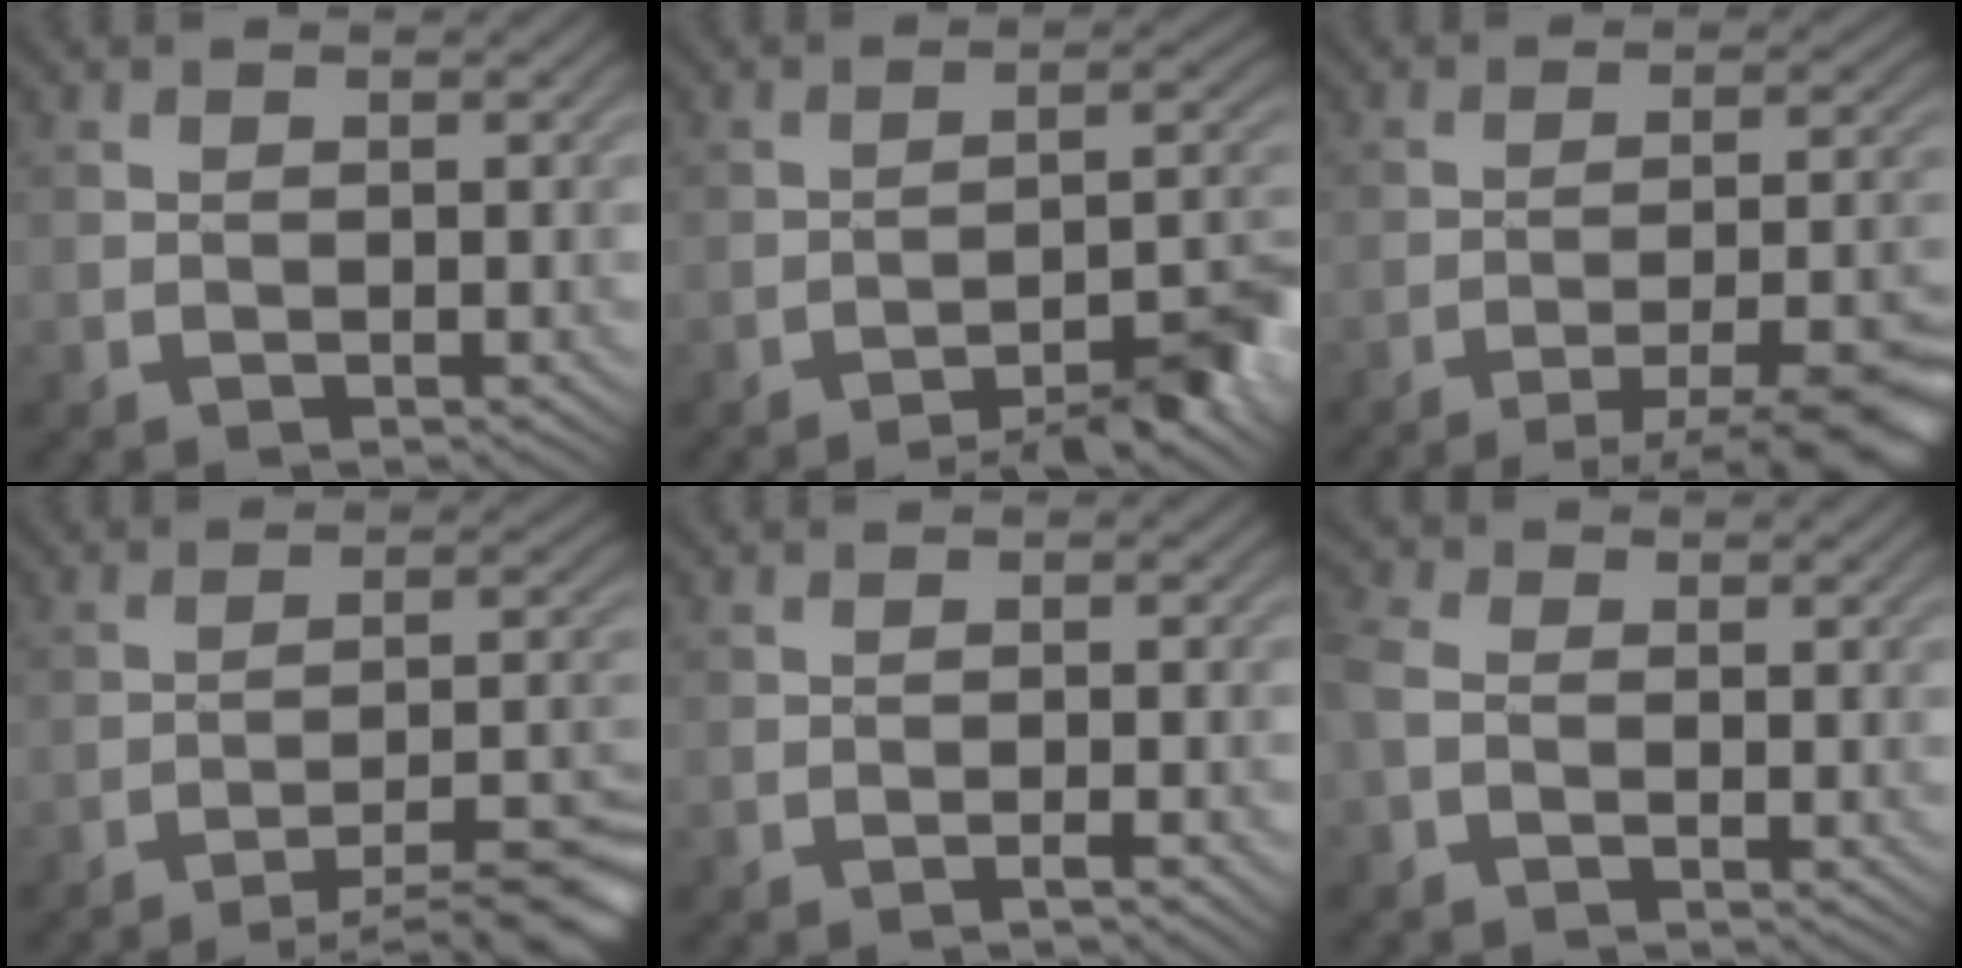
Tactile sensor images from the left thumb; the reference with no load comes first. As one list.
[{"total": 7.5, "force": [-5.3, 1.3, 5.2], "torque": [-0.071, 0.006, -0.083]}, {"total": 10.6, "force": [-7.7, 1.5, 7.1], "torque": [-0.110, 0.008, -0.109]}, {"total": 9.8, "force": [-7.5, 1.1, 6.2], "torque": [-0.101, 0.008, -0.113]}, {"total": 1.4, "force": [-1.0, -0.1, 1.0], "torque": [-0.019, 0.003, -0.019]}, {"total": 5.1, "force": [-1.3, 3.5, 3.5], "torque": [-0.096, 0.004, -0.031]}]